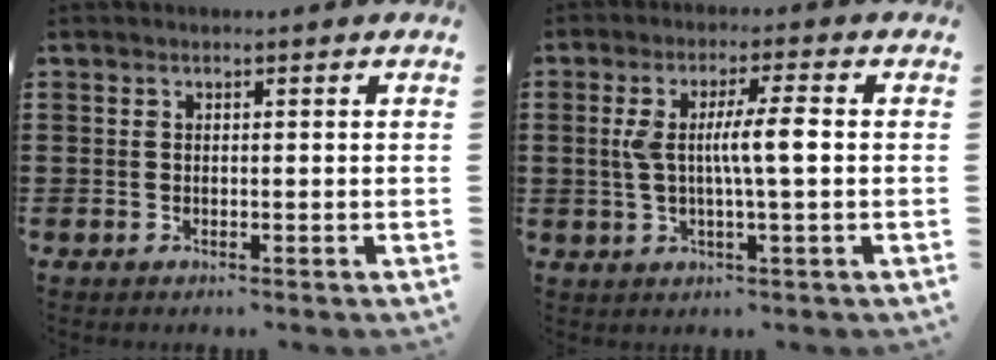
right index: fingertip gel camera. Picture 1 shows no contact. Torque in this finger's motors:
{"motor_torque": [0.52, -0.13, 0.31, 0.13]}